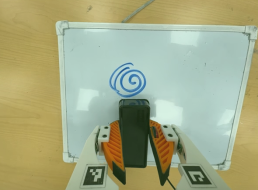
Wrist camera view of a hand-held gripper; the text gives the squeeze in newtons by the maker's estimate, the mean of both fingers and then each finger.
{"total": 10.8, "left": 8.3, "right": 13.3}